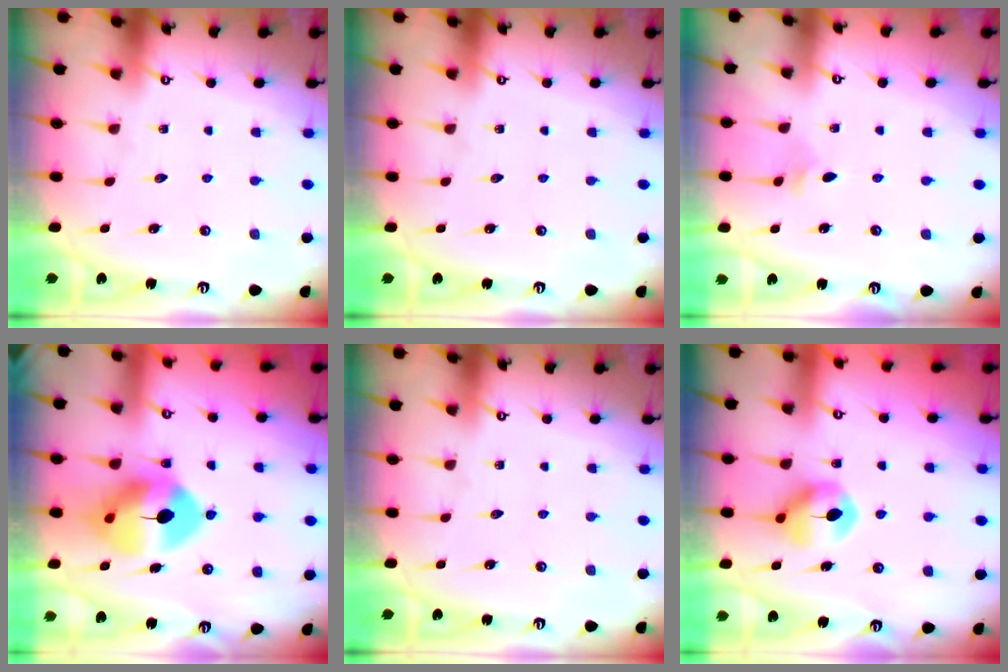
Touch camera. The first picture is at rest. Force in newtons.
{"total": 0.0}
{"total": 2.9, "press": 2.8, "slide": 0.8}
{"total": 10.0, "press": 9.9, "slide": 1.6}
{"total": 0.0}
{"total": 8.4, "press": 8.3, "slide": 0.4}